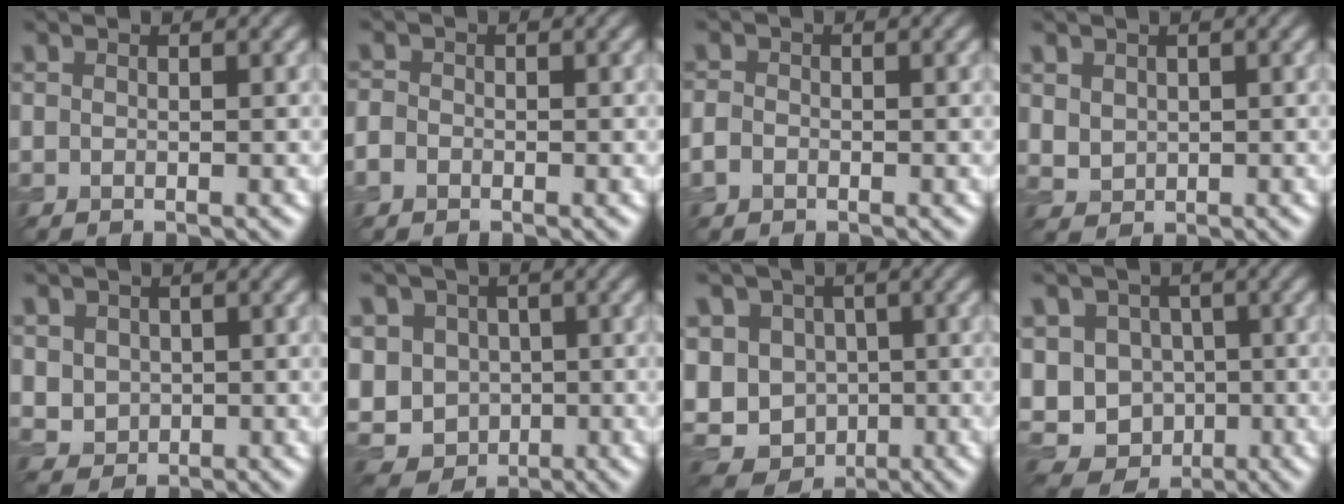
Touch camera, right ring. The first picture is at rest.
{"total": 1.5, "force": [-0.8, 1.1, 0.5], "torque": [-0.008, 0.001, -0.020]}
{"total": 1.4, "force": [-0.7, 1.1, 0.6], "torque": [-0.010, 0.000, -0.018]}
{"total": 1.8, "force": [0.7, 1.5, 0.7], "torque": [-0.017, -0.005, 0.021]}
{"total": 2.4, "force": [0.5, 2.2, 0.9], "torque": [-0.027, -0.004, 0.020]}
{"total": 7.9, "force": [-0.8, 7.0, 3.6], "torque": [-0.075, 0.002, -0.031]}
{"total": 9.5, "force": [-0.8, 8.1, 4.8], "torque": [-0.088, 0.004, -0.032]}
{"total": 9.7, "force": [-1.2, 8.7, 4.3], "torque": [-0.082, 0.006, -0.042]}